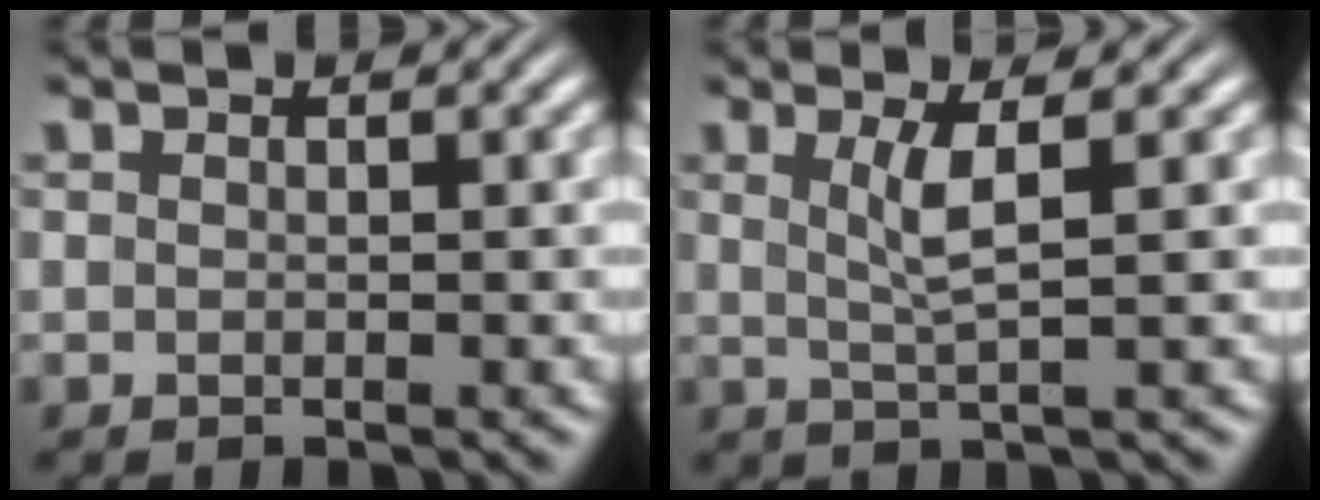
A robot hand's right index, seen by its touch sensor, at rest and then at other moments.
{"total": 2.3, "force": [0.3, -0.4, 2.3], "torque": [-0.048, -0.006, 0.011]}